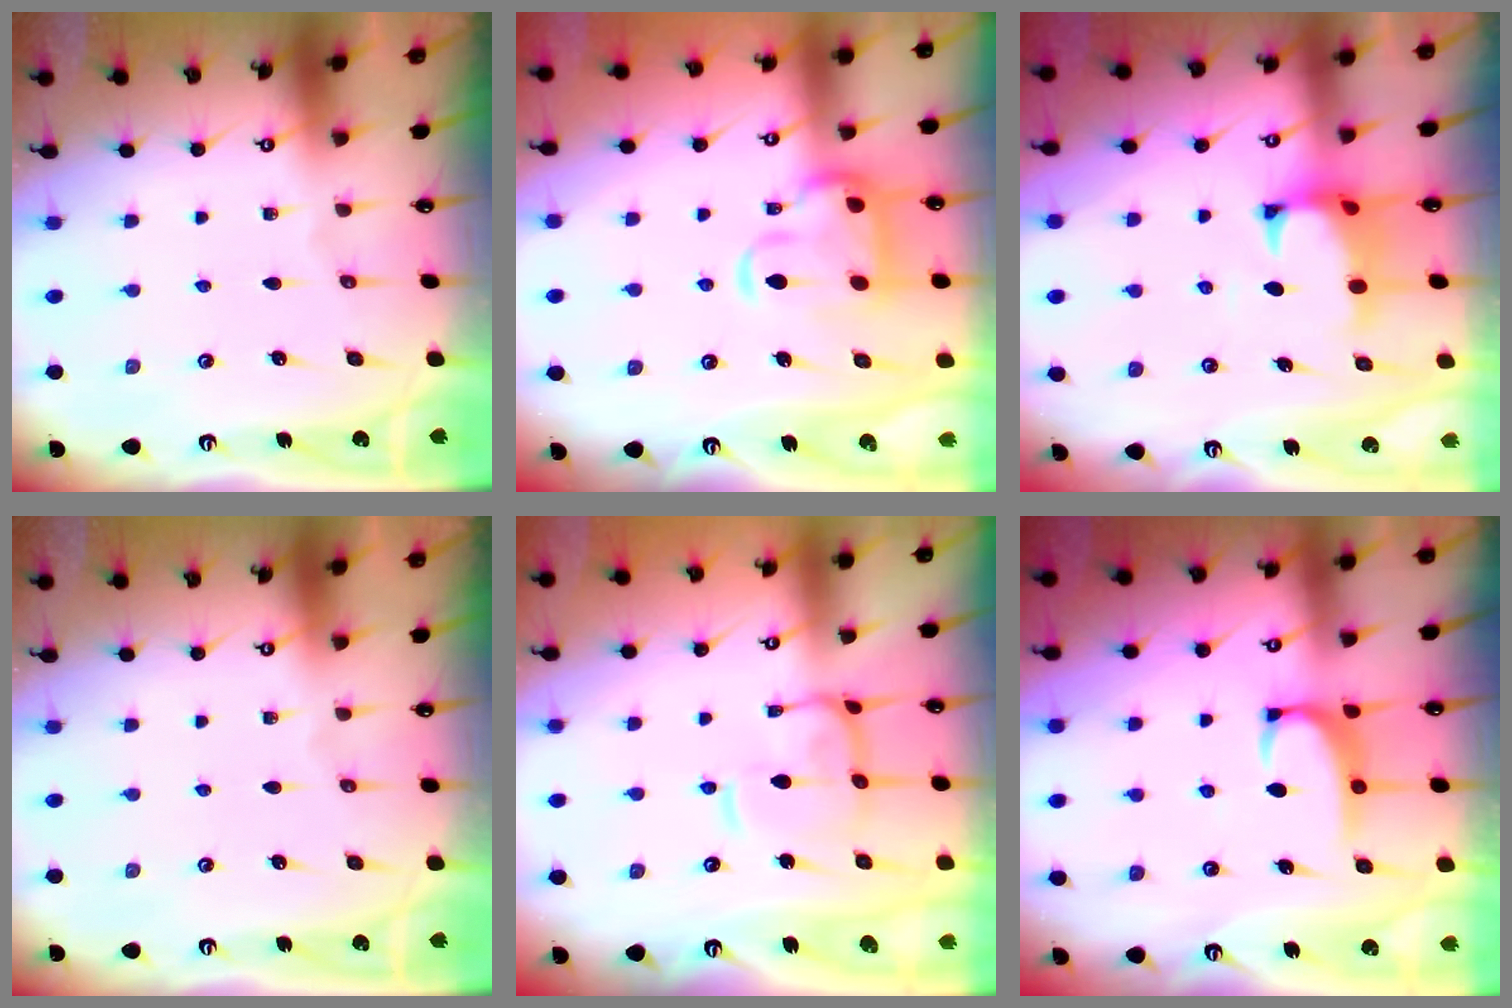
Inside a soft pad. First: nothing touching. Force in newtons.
{"total": 7.0, "press": 6.8, "slide": 1.7}
{"total": 1.0, "press": 0.1, "slide": 1.0}
{"total": 0.0}
{"total": 5.6, "press": 5.5, "slide": 0.9}
{"total": 2.3, "press": 2.3, "slide": 0.6}